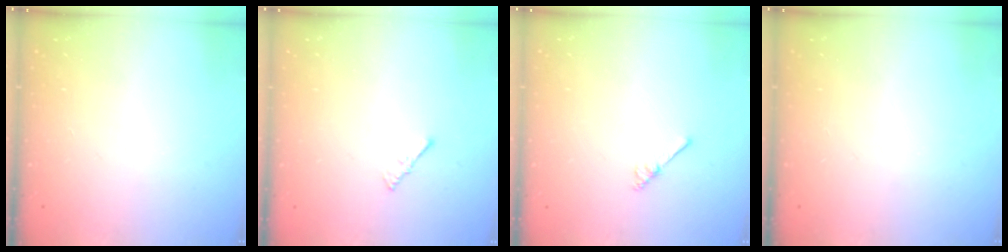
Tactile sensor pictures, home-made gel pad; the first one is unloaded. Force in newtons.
{"total": 0.7, "press": 0.6, "slide": 0.3}
{"total": 3.0, "press": 3.0, "slide": 0.3}
{"total": 0.0}